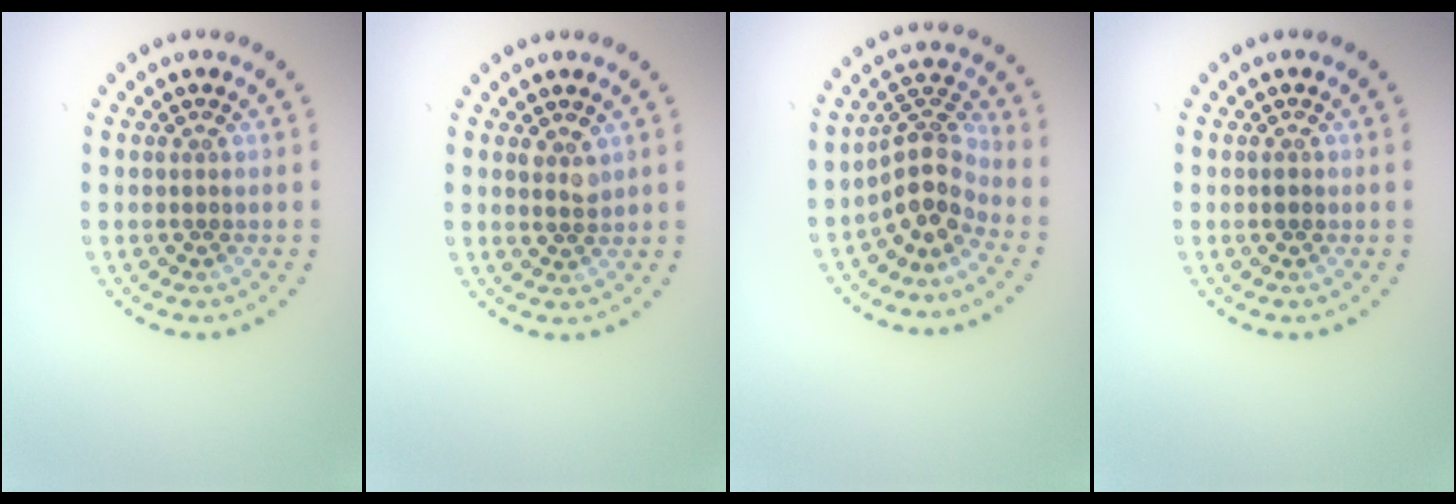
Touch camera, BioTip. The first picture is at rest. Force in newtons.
{"total": 1.4, "press": 1.2, "slide": 0.7}
{"total": 3.9, "press": 2.9, "slide": 2.5}
{"total": 0.7, "press": 0.7, "slide": 0.1}